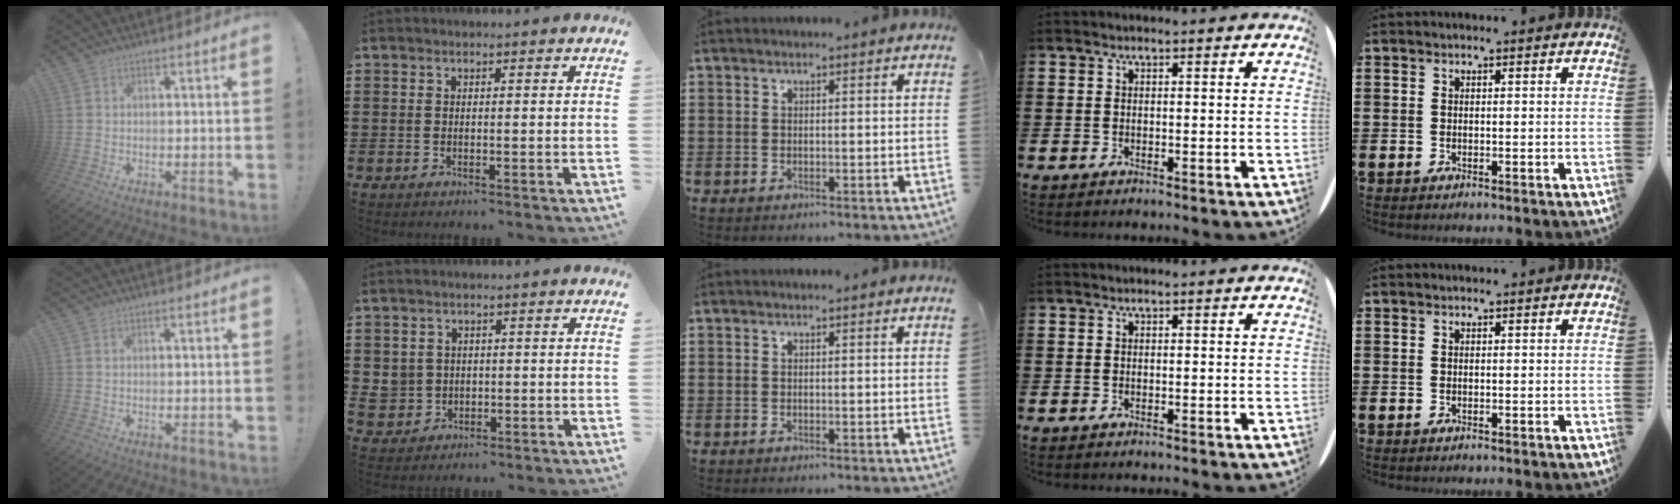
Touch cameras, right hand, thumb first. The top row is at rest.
{"index": {"total": 3.4, "force": [0.1, 3.4, 0.4], "torque": [-0.031, 0.008, -0.001]}}